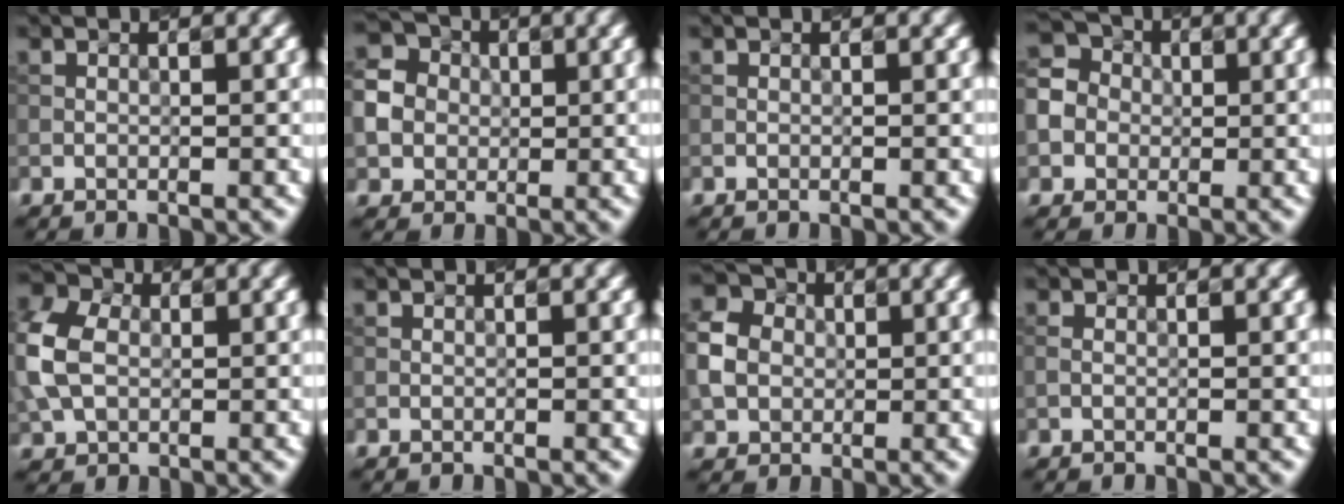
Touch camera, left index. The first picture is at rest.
{"total": 4.8, "force": [0.0, 4.4, 1.8], "torque": [-0.035, 0.010, -0.004]}
{"total": 0.0}
{"total": 5.2, "force": [-0.7, 4.8, 1.7], "torque": [-0.035, 0.015, -0.028]}
{"total": 8.8, "force": [0.4, 6.4, 6.0], "torque": [-0.173, 0.011, 0.003]}
{"total": 0.0}
{"total": 4.4, "force": [0.0, 3.9, 2.1], "torque": [-0.045, 0.010, -0.005]}
{"total": 0.0}